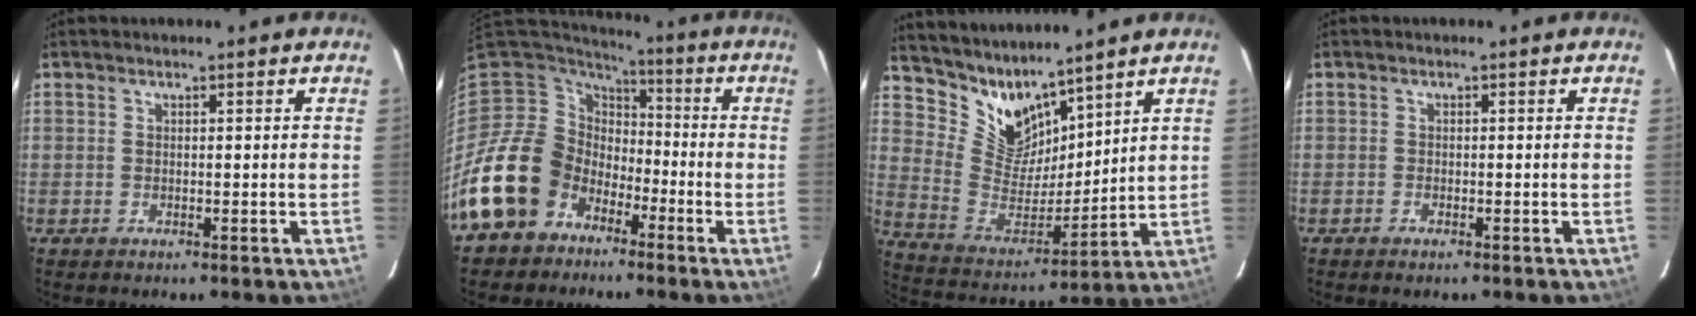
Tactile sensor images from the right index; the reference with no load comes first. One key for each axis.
{"total": 14.5, "fx": -7.7, "fy": 11.6, "fz": 4.3, "tx": -0.111, "ty": 0.016, "tz": -0.136}
{"total": 10.5, "fx": 9.3, "fy": 4.0, "fz": 3.1, "tx": -0.067, "ty": -0.017, "tz": 0.193}
{"total": 0.8, "fx": -0.7, "fy": 0.3, "fz": 0.4, "tx": -0.010, "ty": -0.002, "tz": -0.015}